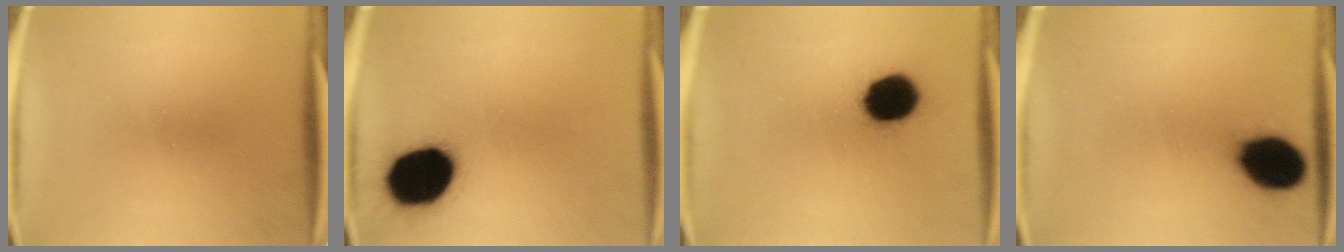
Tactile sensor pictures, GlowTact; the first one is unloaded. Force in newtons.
{"total": 18.8}
{"total": 13.6}
{"total": 13.5}